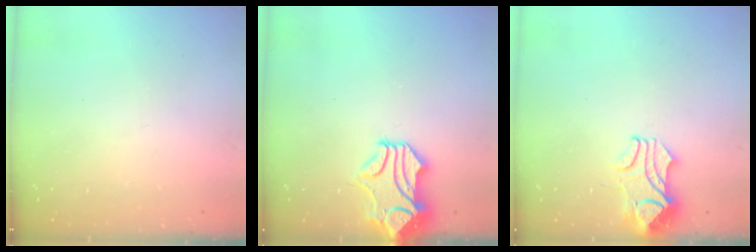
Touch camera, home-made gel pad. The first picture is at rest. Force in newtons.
{"total": 2.0, "press": 1.5, "slide": 1.3}
{"total": 2.4, "press": 2.3, "slide": 0.8}